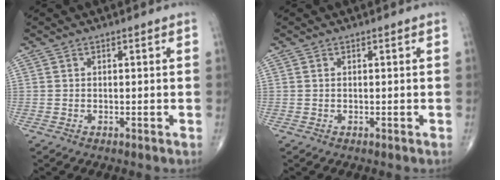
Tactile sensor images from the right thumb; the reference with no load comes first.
{"total": 0.0}